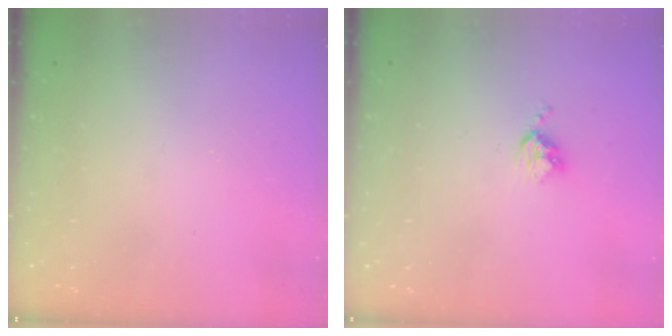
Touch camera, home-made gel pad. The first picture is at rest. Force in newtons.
{"total": 3.6, "press": 3.6, "slide": 0.6}